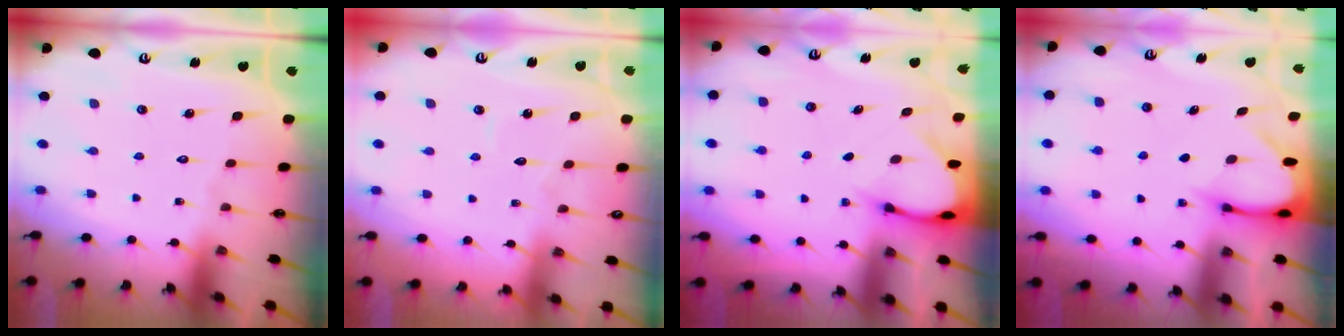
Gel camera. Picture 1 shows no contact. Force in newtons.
{"total": 2.7, "press": 2.7, "slide": 0.3}
{"total": 3.6, "press": 3.6, "slide": 0.2}
{"total": 3.3, "press": 3.2, "slide": 0.3}